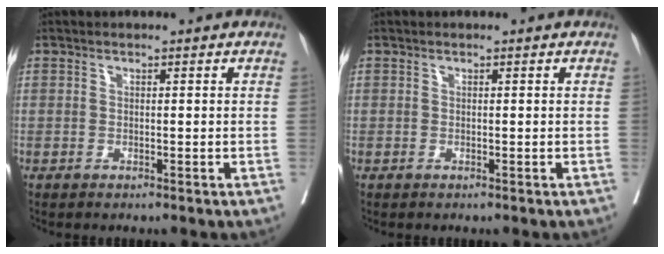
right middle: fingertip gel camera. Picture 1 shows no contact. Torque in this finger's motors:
{"motor_torque": [0.75, -0.85, -0.08, -0.02]}